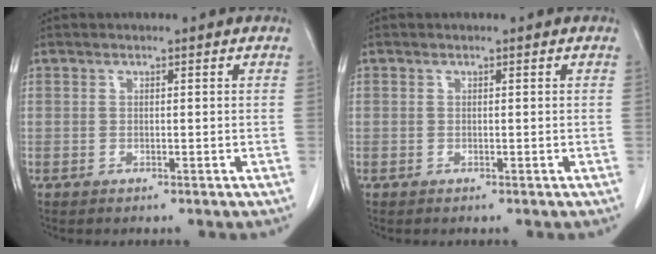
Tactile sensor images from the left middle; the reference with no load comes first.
{"total": 0.0}